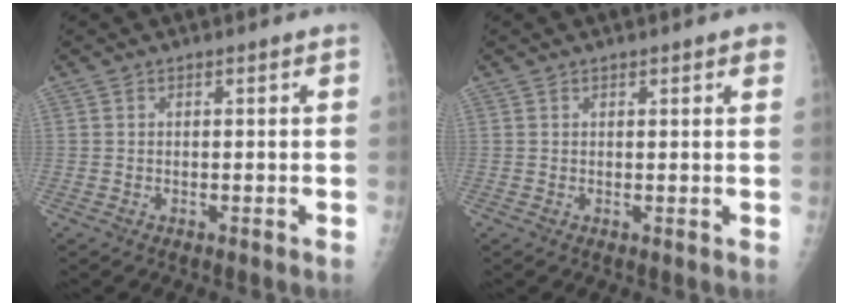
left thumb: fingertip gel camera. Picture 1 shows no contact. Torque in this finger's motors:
{"motor_torque": [-0.17, 0.00, 0.00, 0.03, 0.03]}